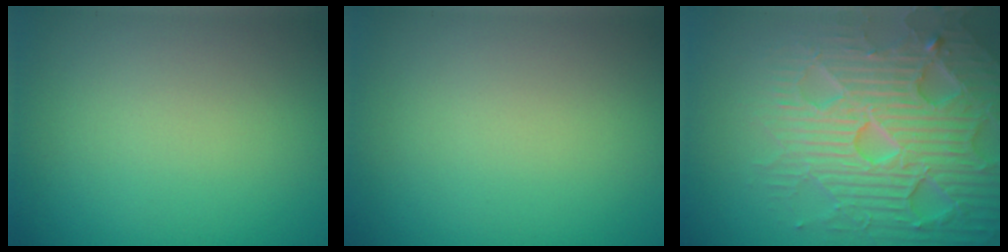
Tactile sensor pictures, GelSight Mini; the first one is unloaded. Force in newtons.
{"total": 0.0}
{"total": 7.5, "press": 7.3, "slide": 1.5}